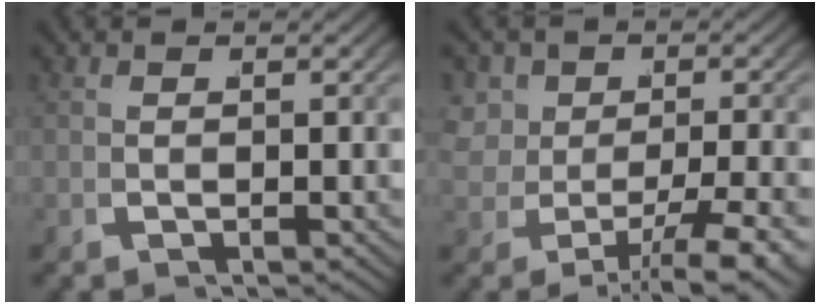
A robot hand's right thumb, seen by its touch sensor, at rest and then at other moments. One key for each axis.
{"total": 6.5, "fx": -1.4, "fy": 4.5, "fz": 4.5, "tx": -0.085, "ty": -0.019, "tz": -0.012}